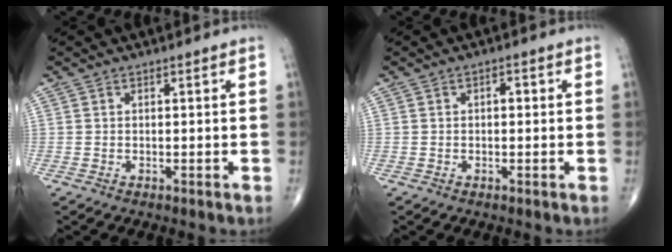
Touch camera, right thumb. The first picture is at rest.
{"total": 1.3, "force": [0.1, 0.8, 1.0], "torque": [-0.007, 0.005, -0.004]}